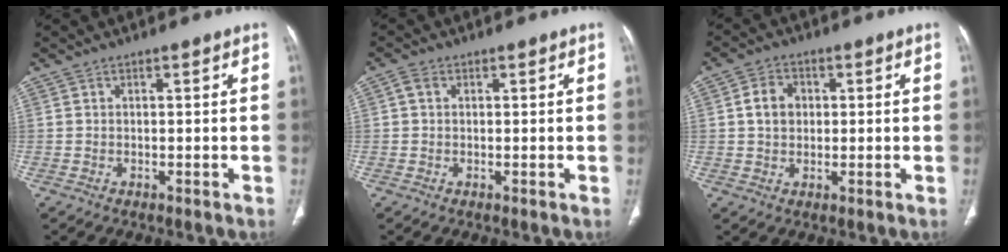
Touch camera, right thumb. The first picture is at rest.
{"total": 1.6, "force": [0.4, 1.2, 1.0], "torque": [-0.021, 0.007, 0.007]}
{"total": 5.3, "force": [0.7, 4.2, 3.1], "torque": [-0.040, 0.005, 0.009]}